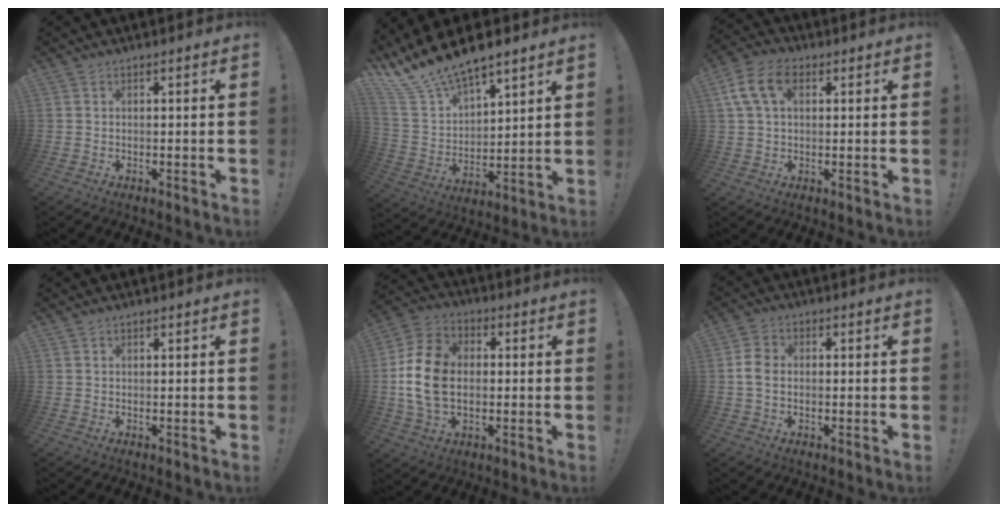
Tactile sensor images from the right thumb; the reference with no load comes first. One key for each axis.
{"total": 14.2, "fx": 12.5, "fy": 4.8, "fz": 4.9, "tx": -0.120, "ty": -0.095, "tz": 0.233}
{"total": 10.6, "fx": 3.4, "fy": 6.7, "fz": 7.5, "tx": -0.141, "ty": 0.005, "tz": 0.065}
{"total": 0.5, "fx": 0.4, "fy": 0.2, "fz": 0.2, "tx": -0.001, "ty": -0.001, "tz": 0.008}
{"total": 16.0, "fx": -0.8, "fy": 11.5, "fz": 11.2, "tx": -0.207, "ty": 0.018, "tz": -0.013}
{"total": 5.5, "fx": -0.4, "fy": 4.0, "fz": 3.7, "tx": -0.068, "ty": 0.011, "tz": -0.008}